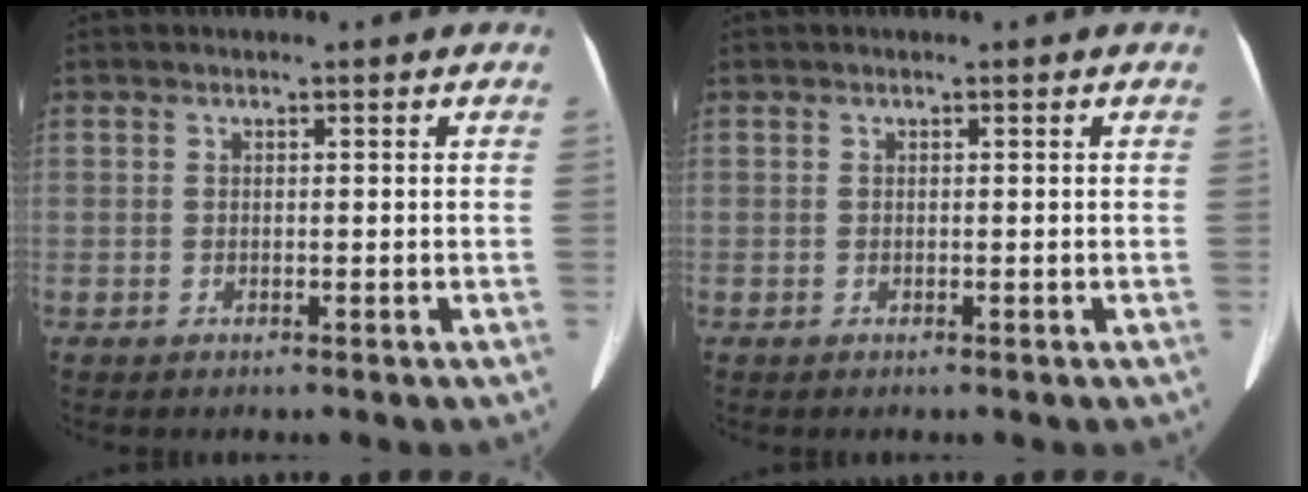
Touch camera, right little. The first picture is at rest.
{"total": 0.0}